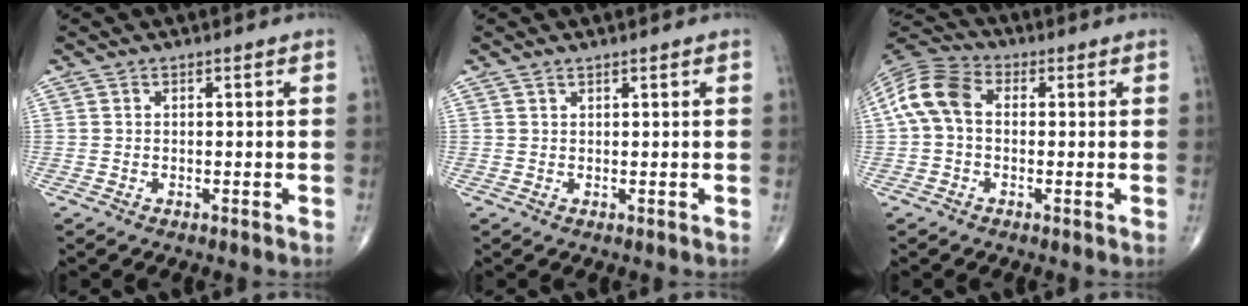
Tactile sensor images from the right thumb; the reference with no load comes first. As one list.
[{"total": 0.6, "force": [0.5, 0.1, 0.1], "torque": [-0.005, -0.004, 0.010]}, {"total": 9.5, "force": [0.5, 6.6, 6.8], "torque": [-0.136, 0.028, -0.004]}]